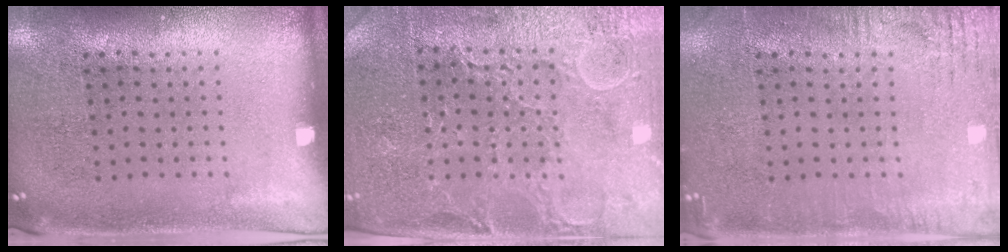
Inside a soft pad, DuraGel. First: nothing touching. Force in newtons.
{"total": 3.4, "press": 3.4, "slide": 0.7}
{"total": 3.0, "press": 3.0, "slide": 0.2}